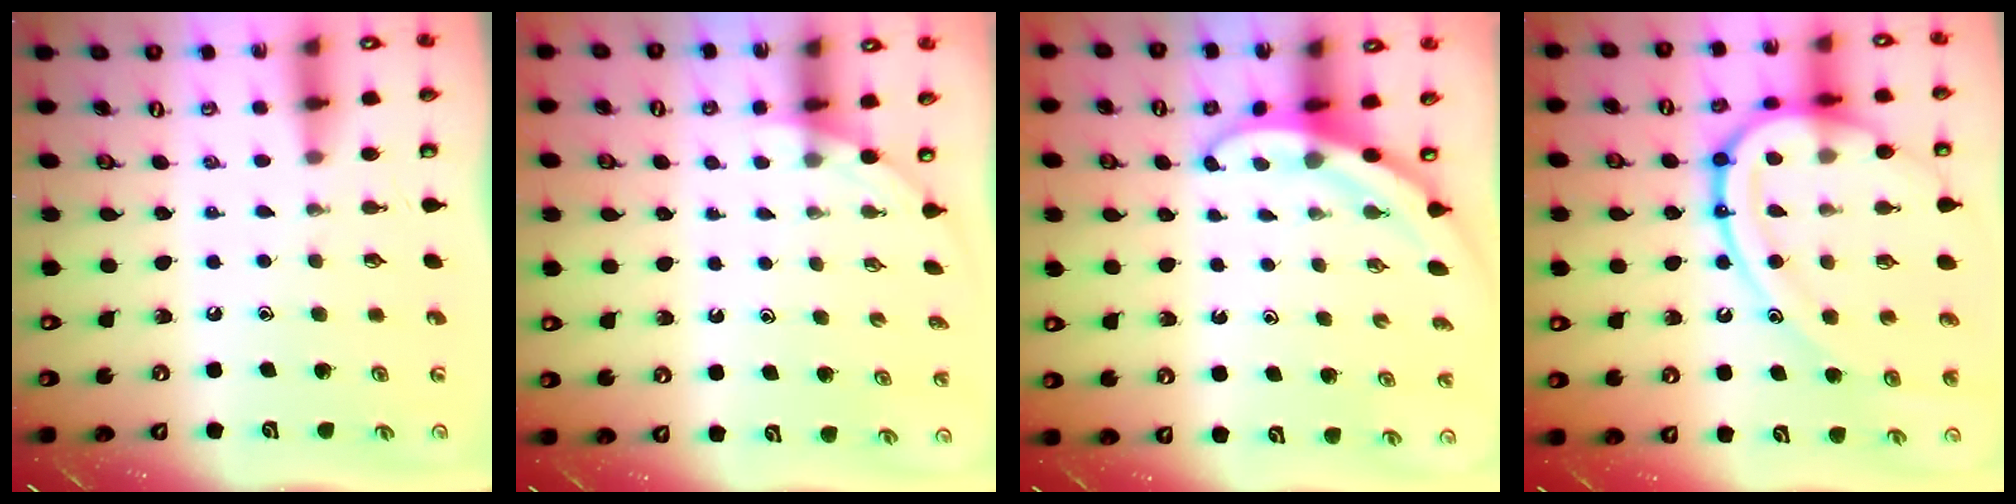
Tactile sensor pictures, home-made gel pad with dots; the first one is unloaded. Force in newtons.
{"total": 0.9, "press": 0.9, "slide": 0.2}
{"total": 3.2, "press": 3.2, "slide": 0.2}
{"total": 21.5, "press": 21.4, "slide": 2.1}